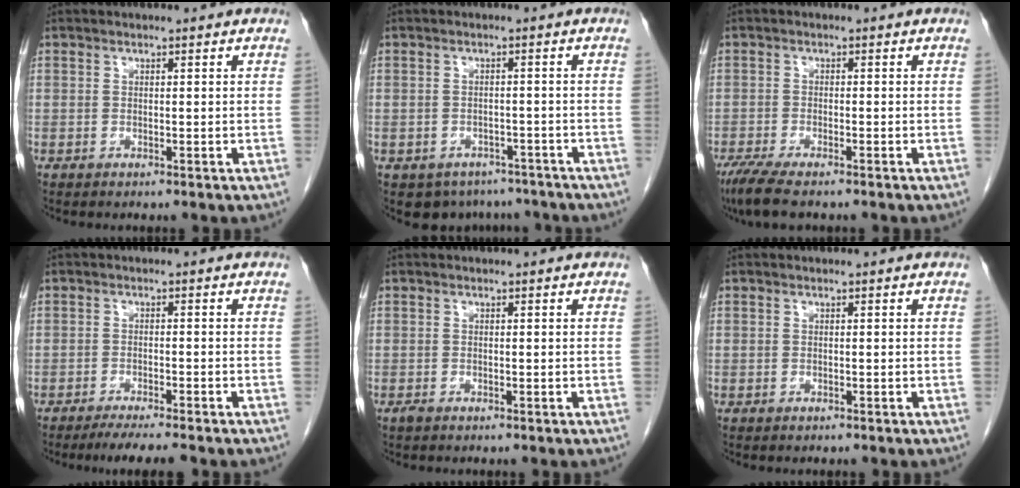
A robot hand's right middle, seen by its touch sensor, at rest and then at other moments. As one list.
[{"total": 6.3, "force": [-5.0, 3.9, 0.6], "torque": [0.001, 0.008, -0.061]}, {"total": 5.9, "force": [-4.5, 1.0, 3.7], "torque": [-0.069, -0.016, -0.075]}, {"total": 5.6, "force": [-4.7, -0.2, 3.0], "torque": [-0.043, -0.015, -0.073]}, {"total": 0.5, "force": [-0.4, 0.2, 0.3], "torque": [-0.009, -0.001, -0.007]}, {"total": 0.0}]